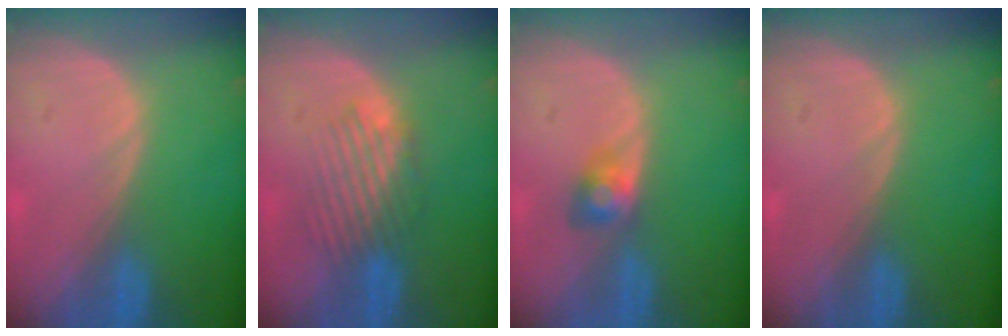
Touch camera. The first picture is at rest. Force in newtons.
{"total": 5.1, "press": 4.7, "slide": 1.8}
{"total": 2.7, "press": 2.7, "slide": 0.0}
{"total": 0.0}